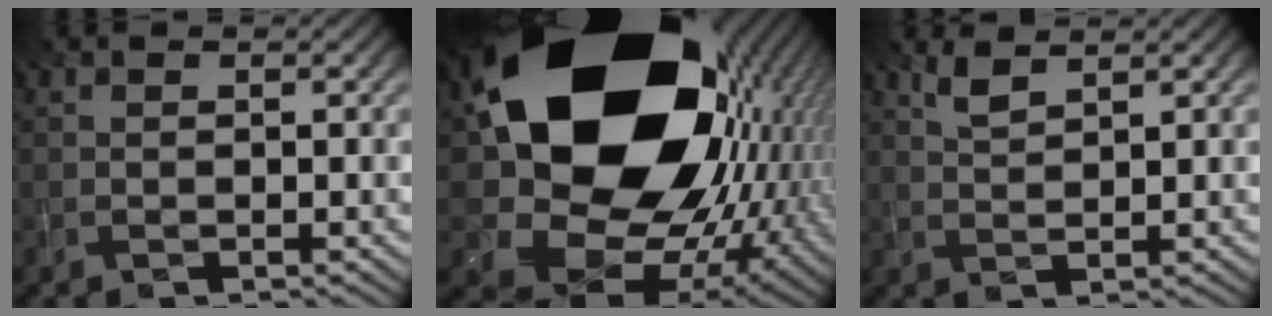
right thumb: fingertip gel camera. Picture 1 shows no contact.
{"total": 22.6, "force": [4.3, 17.1, 14.1], "torque": [-0.310, -0.061, 0.124]}
{"total": 2.4, "force": [1.8, 0.6, 1.4], "torque": [-0.039, 0.002, 0.041]}